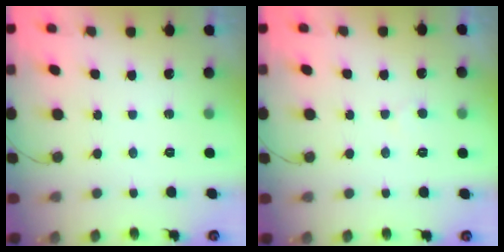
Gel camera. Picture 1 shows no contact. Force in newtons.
{"total": 2.3, "press": 2.3, "slide": 0.2}